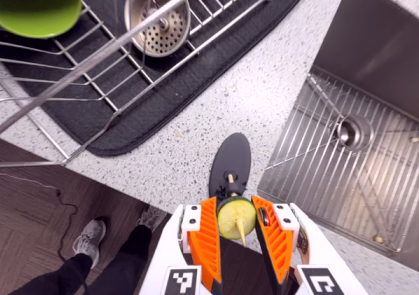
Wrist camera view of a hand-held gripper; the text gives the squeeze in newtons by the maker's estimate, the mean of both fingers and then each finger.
{"total": 10.1, "left": 10.1, "right": 10.2}